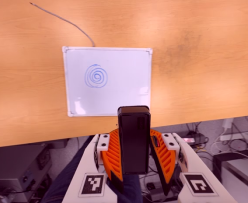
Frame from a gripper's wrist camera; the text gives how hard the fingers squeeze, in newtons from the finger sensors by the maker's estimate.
{"total": 5.1, "left": 4.8, "right": 5.5}